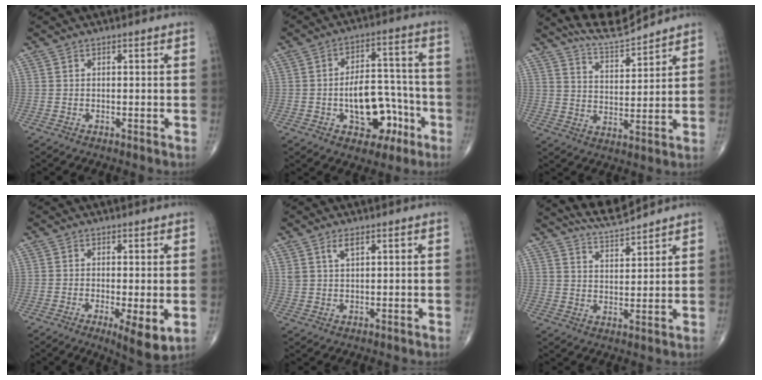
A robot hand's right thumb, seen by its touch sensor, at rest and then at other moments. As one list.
[{"total": 12.8, "force": [-4.4, 7.8, 9.1], "torque": [-0.101, 0.050, -0.058]}, {"total": 8.1, "force": [7.9, 0.1, 1.4], "torque": [-0.023, -0.045, 0.153]}, {"total": 6.4, "force": [-1.4, 1.6, 6.0], "torque": [-0.098, -0.021, -0.022]}, {"total": 2.7, "force": [1.6, 1.1, 1.9], "torque": [-0.038, -0.004, 0.035]}, {"total": 7.2, "force": [7.0, 0.2, 1.6], "torque": [-0.028, -0.037, 0.133]}]